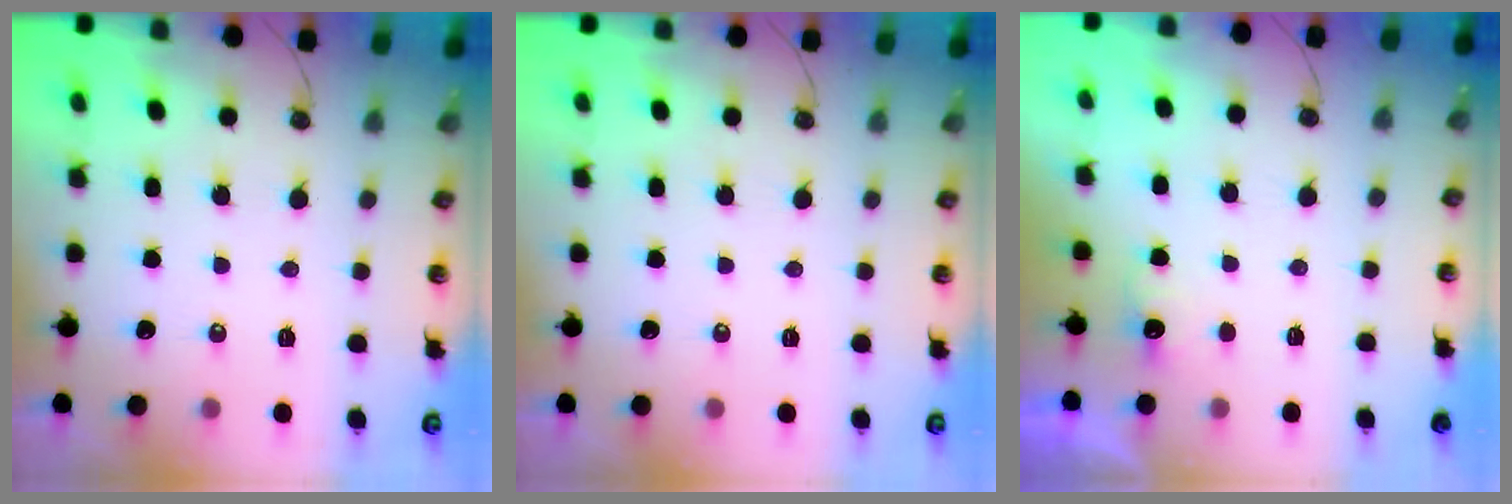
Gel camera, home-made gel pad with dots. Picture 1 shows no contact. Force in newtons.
{"total": 0.0}
{"total": 2.1, "press": 1.9, "slide": 0.8}